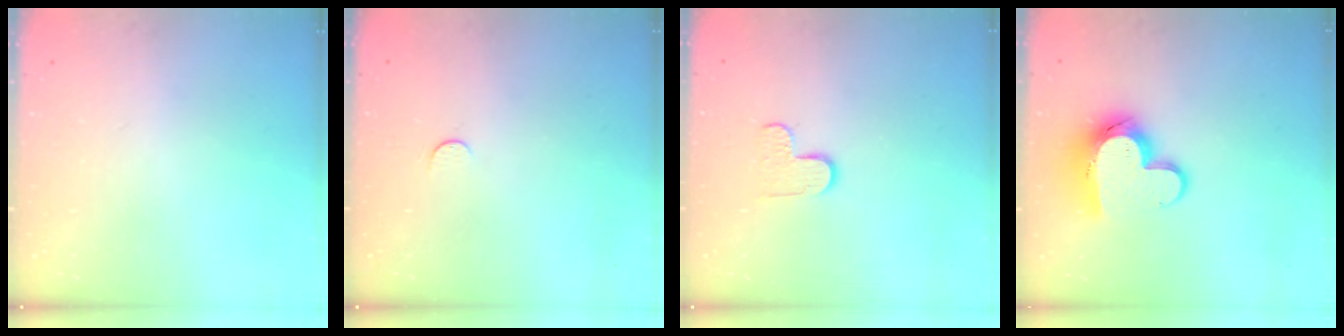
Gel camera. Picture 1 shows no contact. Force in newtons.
{"total": 3.1, "press": 3.1, "slide": 0.4}
{"total": 5.5, "press": 5.5, "slide": 0.5}
{"total": 13.1, "press": 13.0, "slide": 1.3}